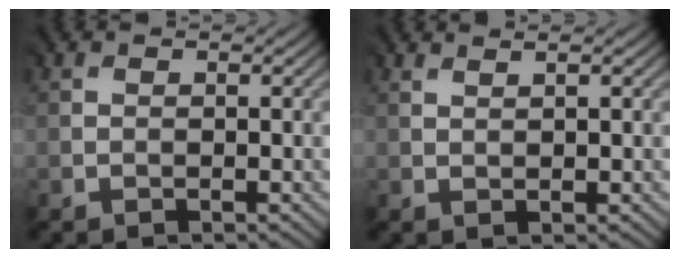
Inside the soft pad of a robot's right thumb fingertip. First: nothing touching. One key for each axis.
{"total": 0.9, "fx": 0.8, "fy": -0.4, "fz": 0.1, "tx": -0.003, "ty": 0.004, "tz": 0.020}